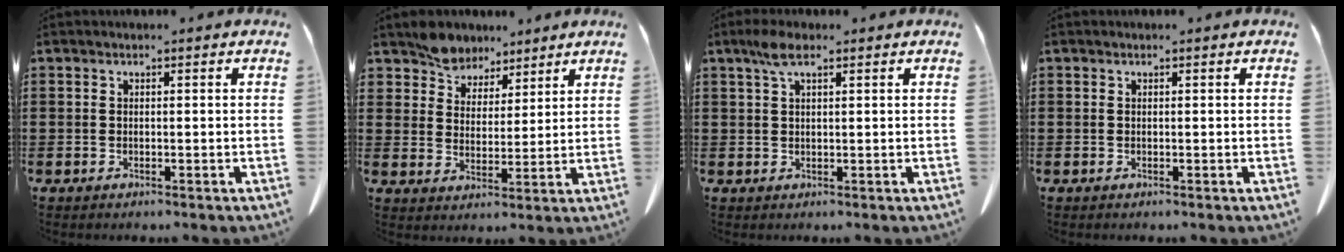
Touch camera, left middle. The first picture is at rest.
{"total": 6.0, "force": [5.3, 2.7, 0.2], "torque": [-0.031, -0.015, 0.103]}
{"total": 3.7, "force": [1.9, 1.2, 2.9], "torque": [-0.065, 0.006, 0.033]}
{"total": 0.0}